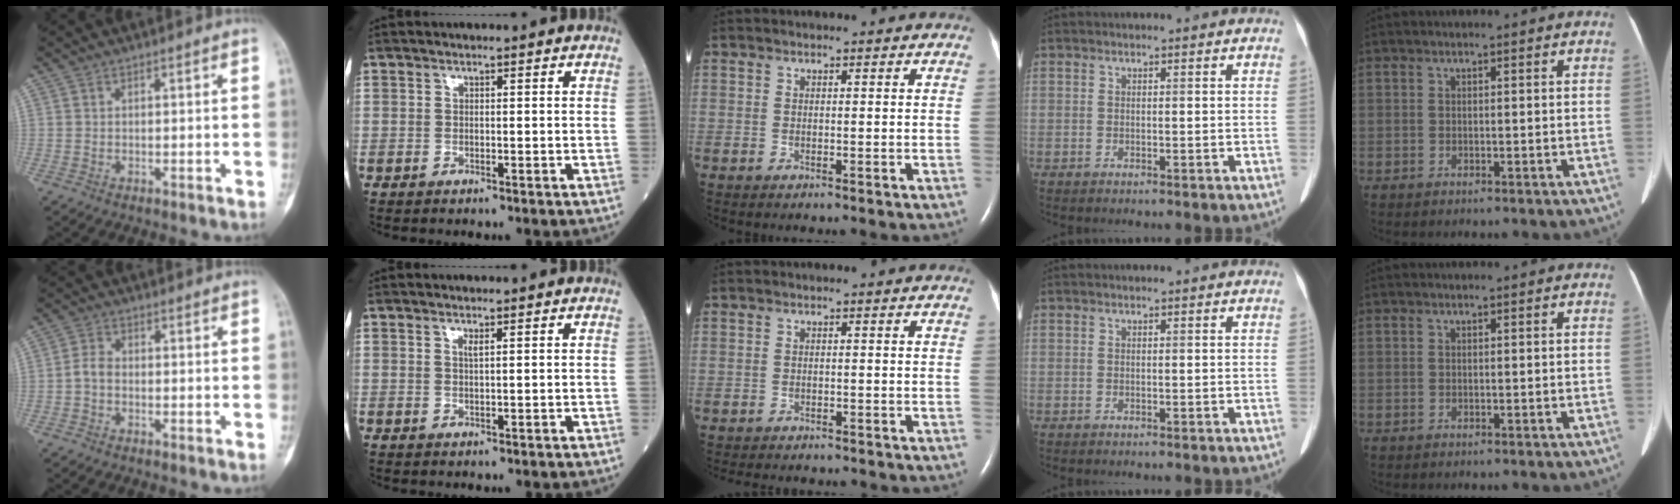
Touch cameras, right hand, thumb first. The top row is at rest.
{"thumb": {"total": 2.6, "force": [-0.7, 1.8, 1.8], "torque": [-0.032, 0.009, -0.023]}, "index": {"total": 0.7, "force": [0.4, -0.1, 0.6], "torque": [-0.013, -0.003, 0.007]}, "middle": {"total": 6.0, "force": [-5.2, 1.8, 2.4], "torque": [-0.030, -0.004, -0.064]}}